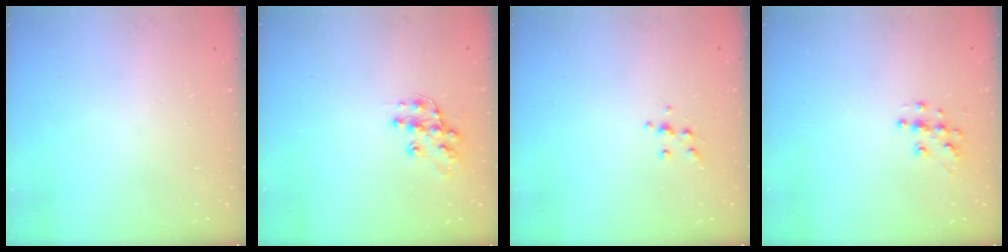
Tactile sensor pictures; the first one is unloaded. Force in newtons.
{"total": 10.7, "press": 10.7, "slide": 0.6}
{"total": 5.0, "press": 4.8, "slide": 1.0}
{"total": 6.3, "press": 6.3, "slide": 0.3}